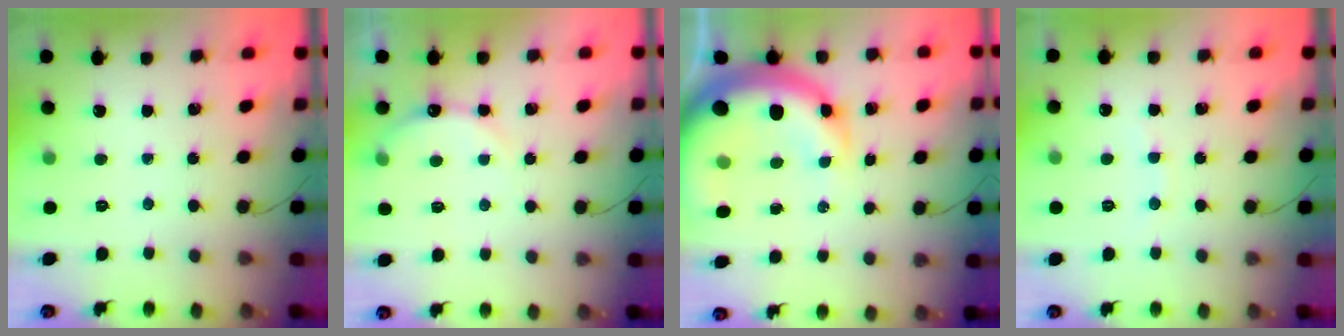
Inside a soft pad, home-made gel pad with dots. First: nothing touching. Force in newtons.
{"total": 6.4, "press": 6.2, "slide": 1.4}
{"total": 14.5, "press": 14.0, "slide": 3.7}
{"total": 4.9, "press": 4.8, "slide": 0.9}